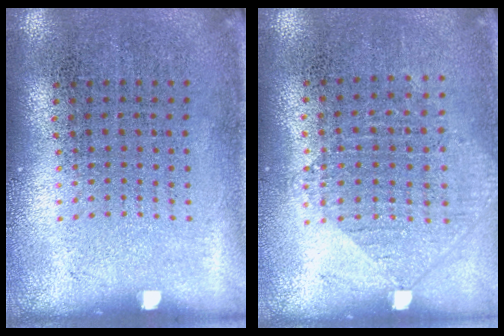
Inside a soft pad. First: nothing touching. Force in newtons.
{"total": 1.0, "press": 0.9, "slide": 0.3}